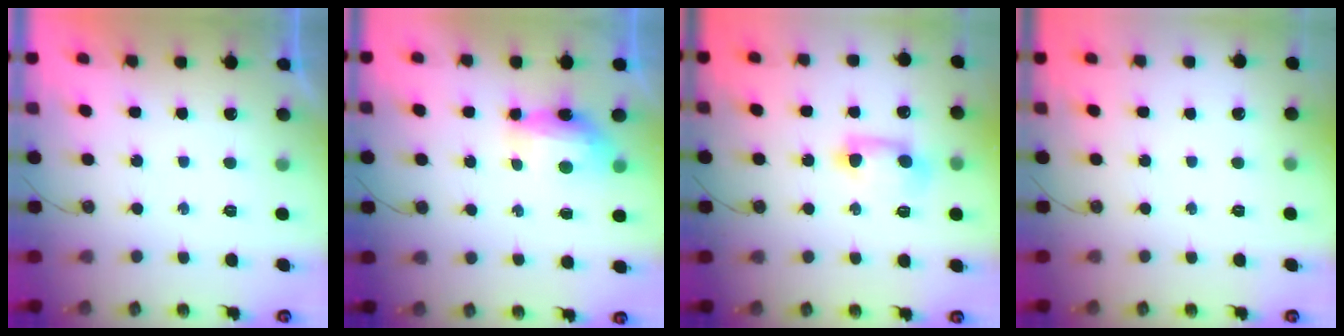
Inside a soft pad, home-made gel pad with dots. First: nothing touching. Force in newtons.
{"total": 16.4, "press": 10.2, "slide": 12.8}
{"total": 7.4, "press": 7.3, "slide": 1.0}
{"total": 0.0}